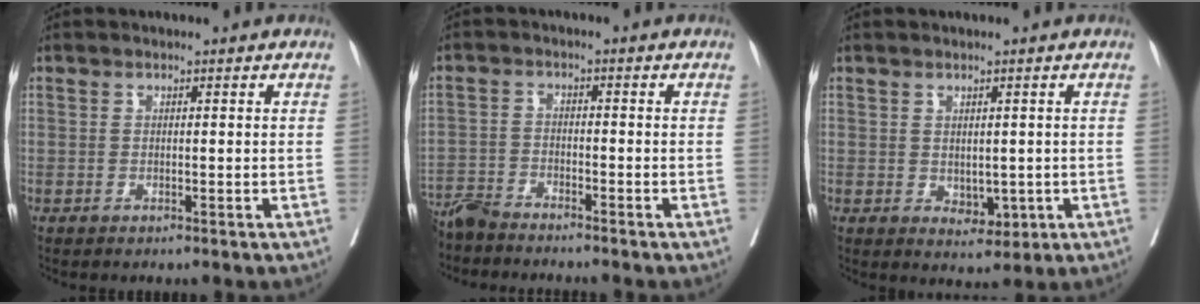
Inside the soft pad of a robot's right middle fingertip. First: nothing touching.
{"total": 6.3, "force": [-6.0, 0.5, 1.7], "torque": [-0.020, -0.016, -0.109]}
{"total": 3.3, "force": [-0.4, 2.1, 2.5], "torque": [-0.027, -0.005, 0.005]}